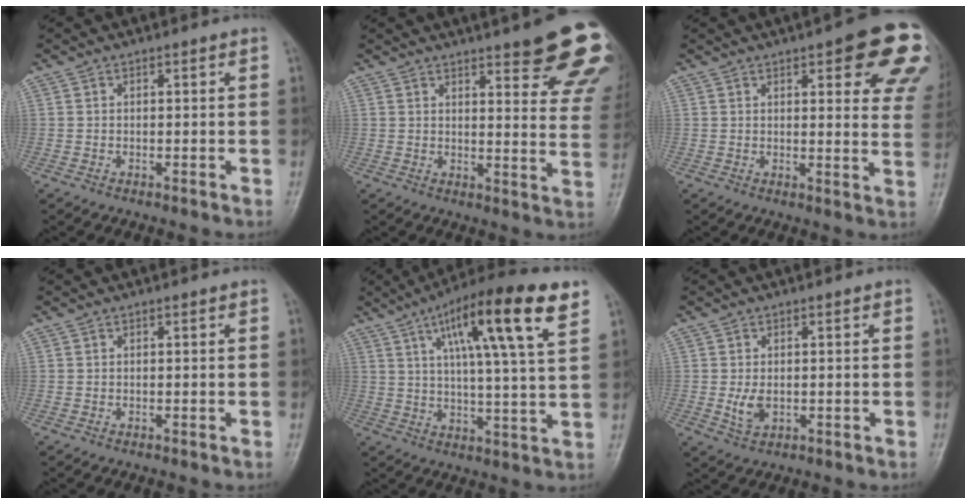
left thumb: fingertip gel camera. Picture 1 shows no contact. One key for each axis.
{"total": 20.9, "fx": 14.3, "fy": 5.1, "fz": 14.4, "tx": -0.141, "ty": -0.058, "tz": 0.160}
{"total": 17.7, "fx": 8.6, "fy": 5.3, "fz": 14.6, "tx": -0.148, "ty": -0.025, "tz": 0.093}
{"total": 0.0}
{"total": 18.3, "fx": 8.6, "fy": 2.8, "fz": 15.9, "tx": -0.245, "ty": -0.013, "tz": 0.131}
{"total": 3.2, "fx": -0.4, "fy": 2.1, "fz": 2.4, "tx": -0.041, "ty": -0.004, "tz": -0.001}